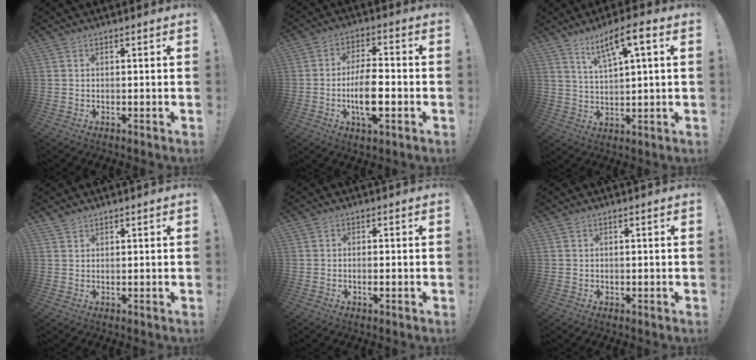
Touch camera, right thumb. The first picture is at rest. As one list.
[{"total": 11.4, "force": [-3.1, 4.3, 10.1], "torque": [-0.196, 0.004, -0.056]}, {"total": 8.8, "force": [4.4, 1.7, 7.4], "torque": [-0.121, -0.018, 0.072]}, {"total": 1.5, "force": [1.4, 0.5, 0.2], "torque": [-0.004, -0.008, 0.026]}, {"total": 1.5, "force": [-0.5, 0.3, 1.4], "torque": [-0.023, 0.000, -0.009]}, {"total": 0.5, "force": [0.1, 0.5, 0.0], "torque": [-0.007, 0.005, 0.003]}]